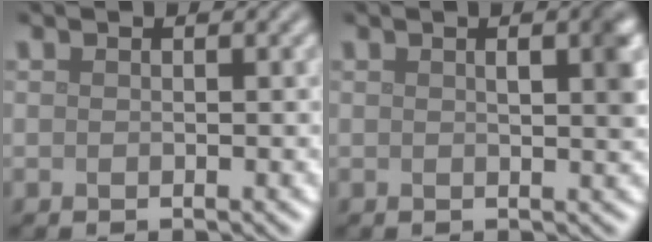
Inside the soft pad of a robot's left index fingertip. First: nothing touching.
{"total": 3.0, "force": [0.8, 0.8, 2.7], "torque": [-0.030, 0.007, 0.009]}